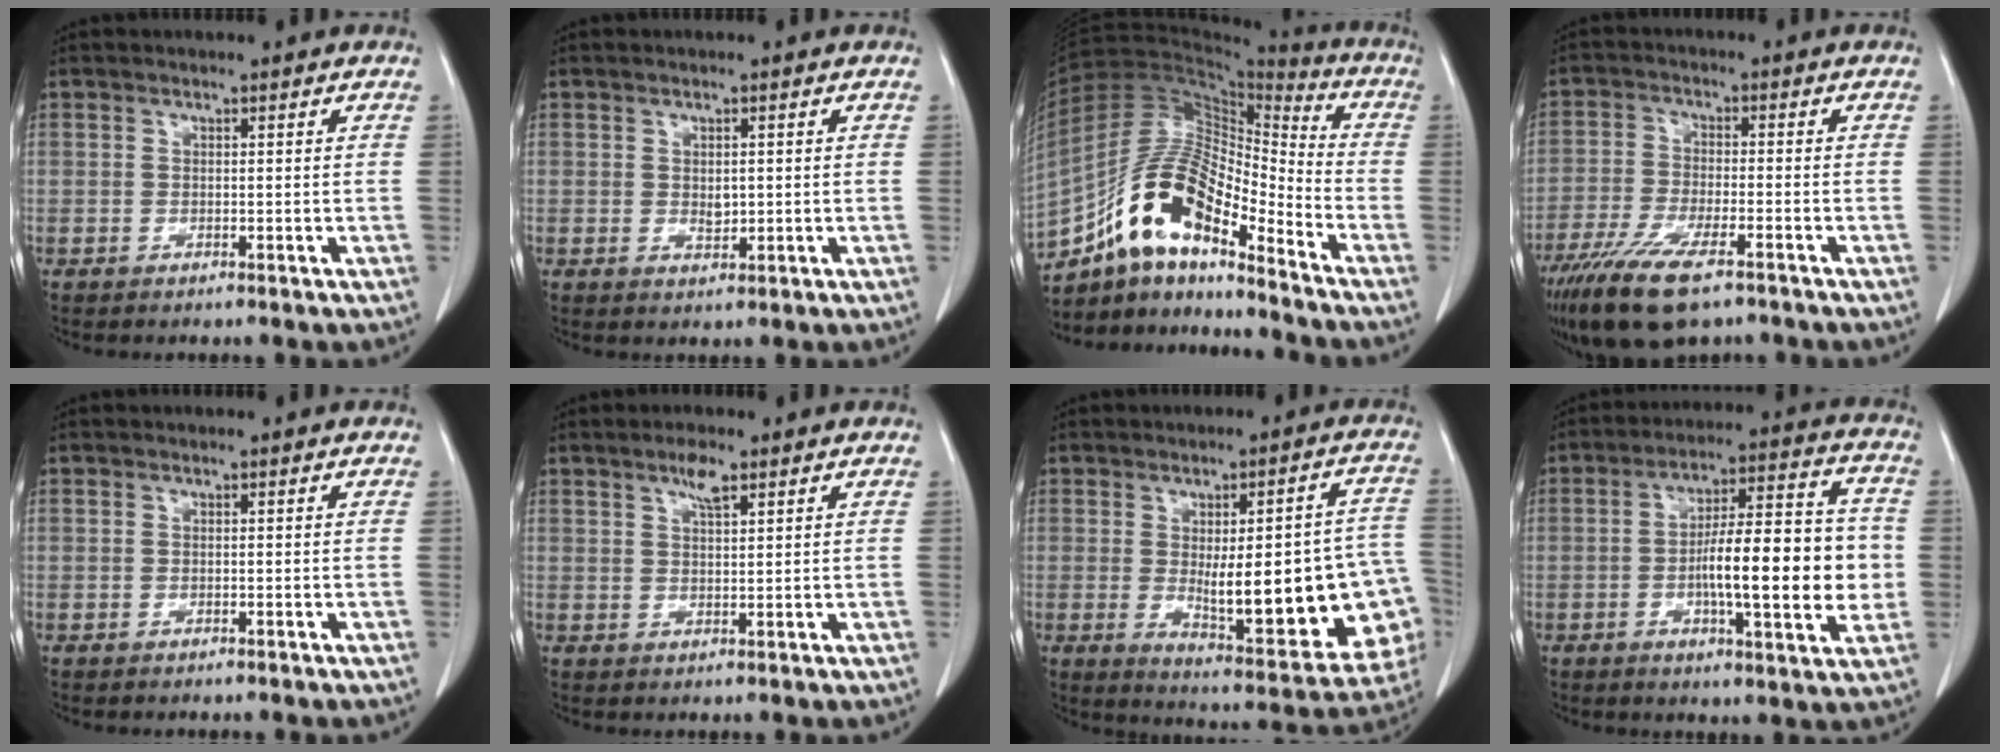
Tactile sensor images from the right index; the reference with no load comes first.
{"total": 1.9, "force": [0.2, 1.1, 1.5], "torque": [-0.024, -0.003, 0.009]}
{"total": 14.7, "force": [-10.4, 4.0, 9.6], "torque": [-0.185, 0.036, -0.185]}
{"total": 11.6, "force": [-7.9, 3.0, 7.9], "torque": [-0.146, -0.024, -0.135]}
{"total": 0.0}
{"total": 3.1, "force": [2.0, 0.7, 2.3], "torque": [-0.042, 0.003, 0.037]}
{"total": 22.7, "force": [-2.8, 5.9, 21.7], "torque": [-0.212, 0.015, -0.006]}
{"total": 16.3, "force": [-1.9, 3.1, 15.9], "torque": [-0.245, 0.018, -0.029]}